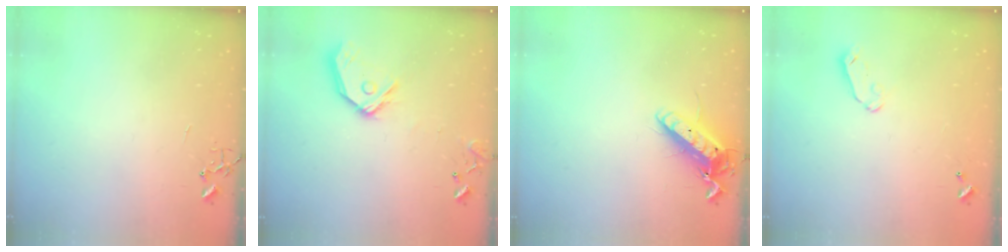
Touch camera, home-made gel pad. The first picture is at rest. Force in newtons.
{"total": 14.2, "press": 14.0, "slide": 2.3}
{"total": 13.6, "press": 13.4, "slide": 2.0}
{"total": 5.9, "press": 5.9, "slide": 0.6}